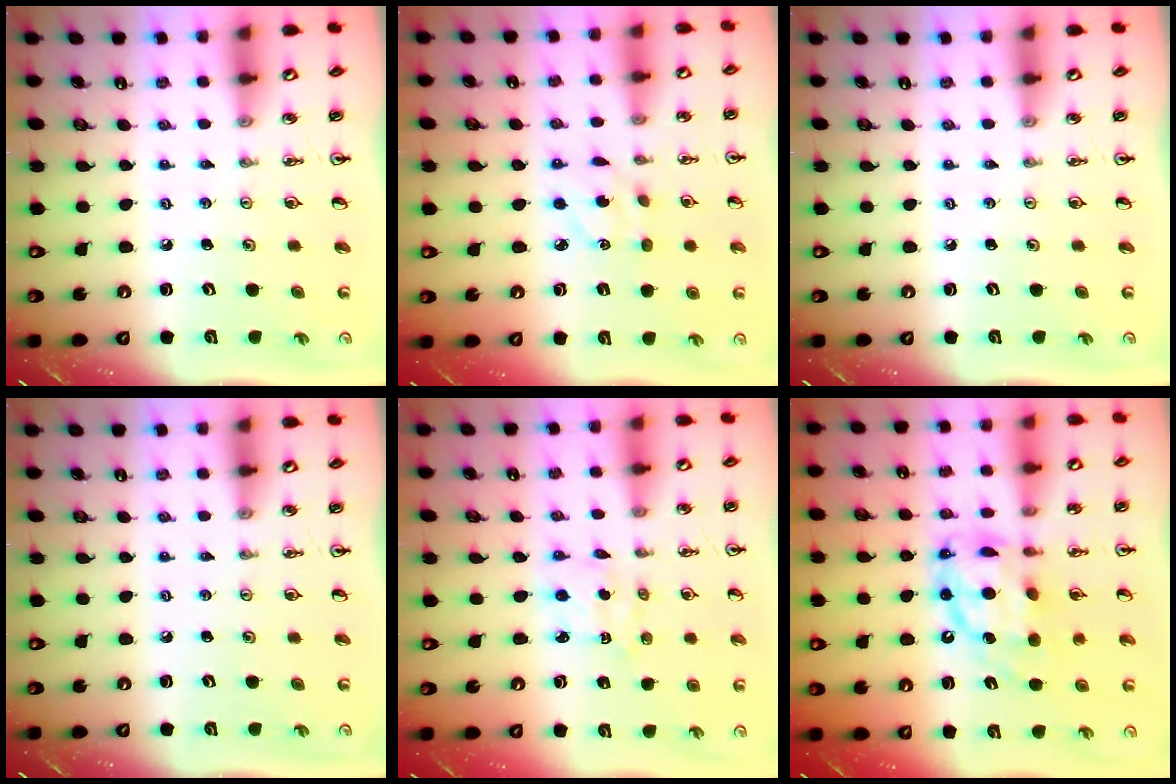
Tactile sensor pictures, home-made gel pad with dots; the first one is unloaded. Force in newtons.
{"total": 3.9, "press": 3.9, "slide": 0.4}
{"total": 0.0}
{"total": 0.0}
{"total": 2.1, "press": 2.0, "slide": 0.6}
{"total": 13.5, "press": 13.4, "slide": 1.3}